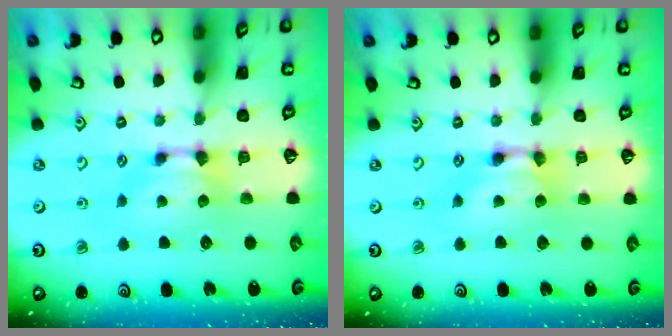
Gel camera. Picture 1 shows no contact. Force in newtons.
{"total": 1.8, "press": 1.8, "slide": 0.2}